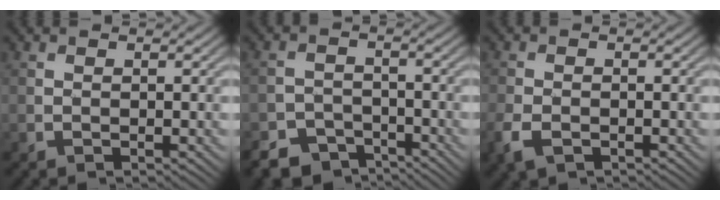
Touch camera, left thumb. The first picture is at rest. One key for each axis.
{"total": 6.0, "fx": -4.8, "fy": 3.2, "fz": 1.6, "tx": -0.029, "ty": -0.009, "tz": -0.087}
{"total": 3.8, "fx": -2.0, "fy": 2.2, "fz": 2.3, "tx": -0.060, "ty": -0.013, "tz": -0.044}